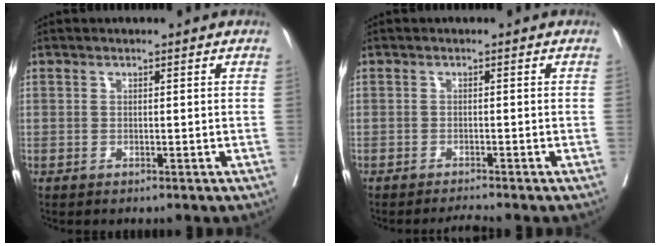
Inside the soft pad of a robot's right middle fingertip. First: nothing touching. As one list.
[{"total": 1.6, "force": [-1.4, -0.7, 0.2], "torque": [-0.004, -0.007, -0.024]}]